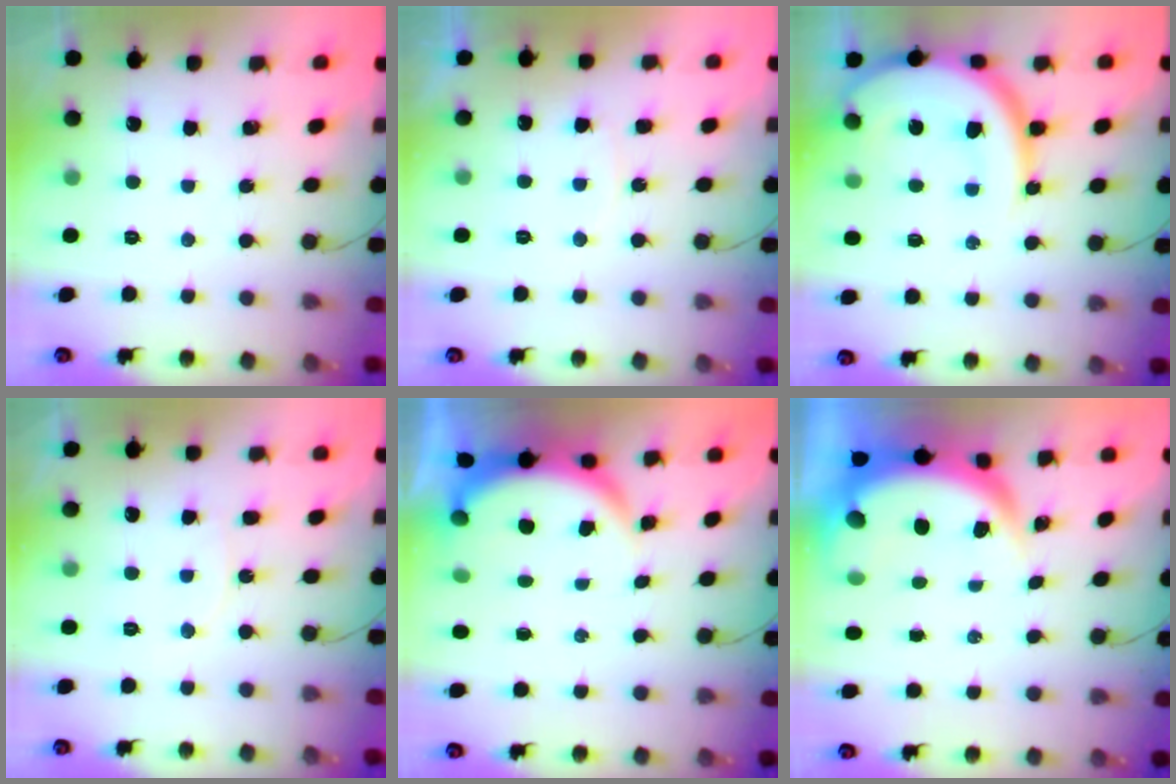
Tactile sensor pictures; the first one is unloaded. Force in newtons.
{"total": 5.8, "press": 5.8, "slide": 0.5}
{"total": 13.6, "press": 13.5, "slide": 1.6}
{"total": 5.6, "press": 5.6, "slide": 0.2}
{"total": 5.8, "press": 5.7, "slide": 0.8}
{"total": 8.8, "press": 8.7, "slide": 1.2}